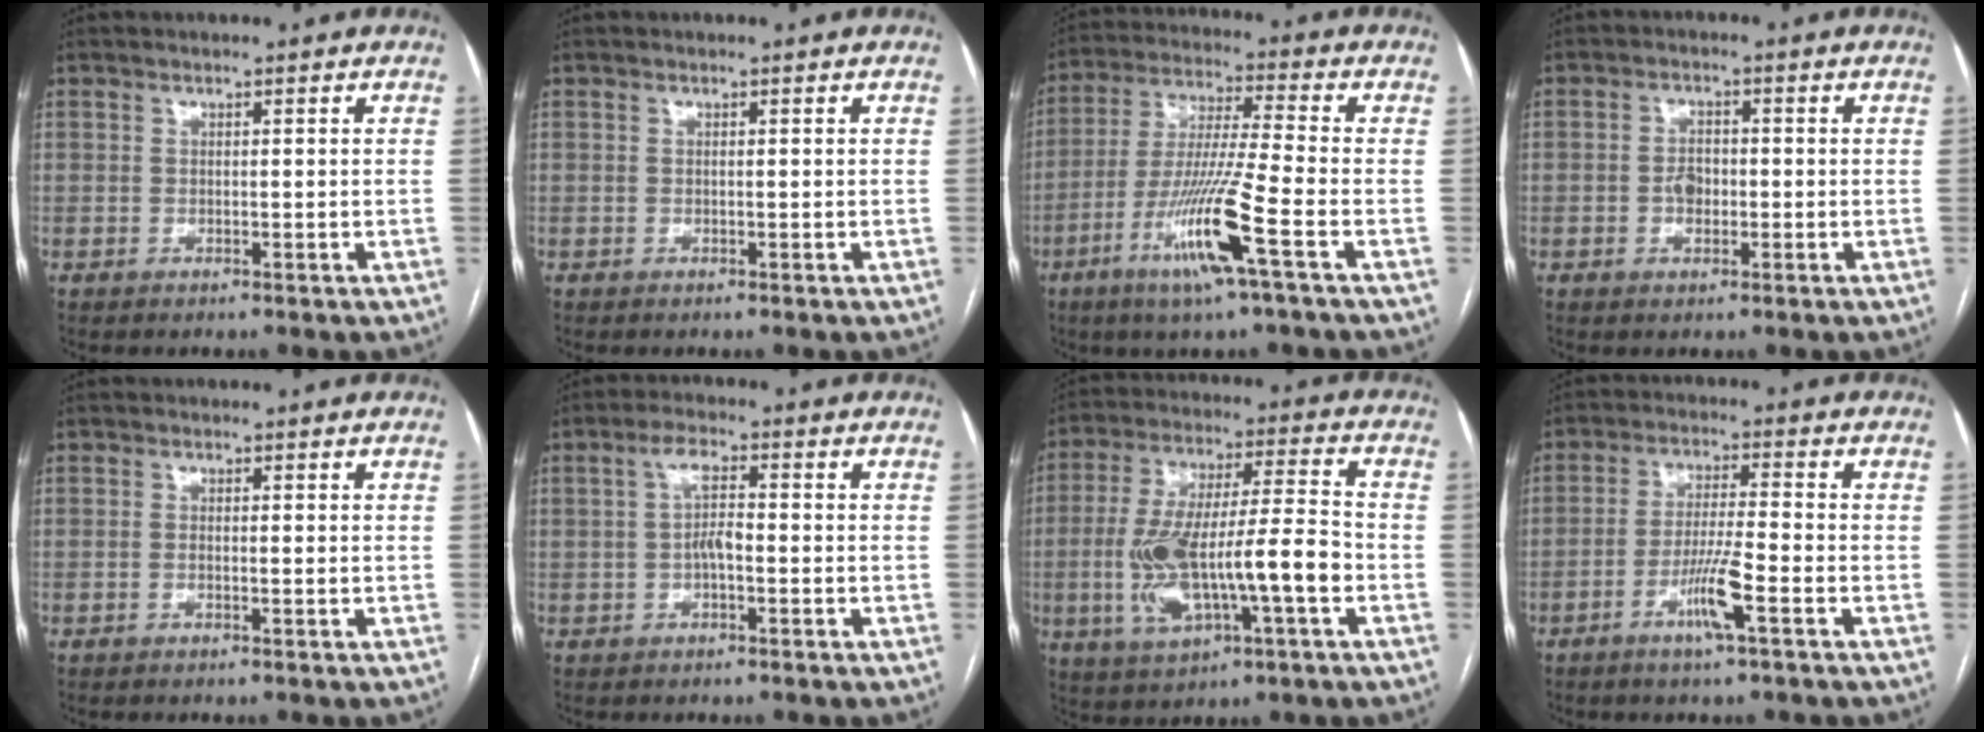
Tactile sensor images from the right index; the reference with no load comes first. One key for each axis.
{"total": 0.0}
{"total": 13.1, "fx": -5.8, "fy": -0.9, "fz": 11.7, "tx": -0.234, "ty": -0.020, "tz": -0.112}
{"total": 2.8, "fx": -0.6, "fy": 1.9, "fz": 2.0, "tx": -0.033, "ty": 0.005, "tz": -0.010}
{"total": 0.7, "fx": -0.1, "fy": 0.1, "fz": 0.7, "tx": -0.012, "ty": 0.000, "tz": -0.002}
{"total": 3.9, "fx": -0.3, "fy": 1.3, "fz": 3.7, "tx": -0.073, "ty": 0.011, "tz": -0.005}
{"total": 16.5, "fx": -4.0, "fy": 3.2, "fz": 15.7, "tx": -0.304, "ty": 0.012, "tz": -0.061}
{"total": 6.6, "fx": -3.1, "fy": -0.3, "fz": 5.9, "tx": -0.113, "ty": -0.007, "tz": -0.060}